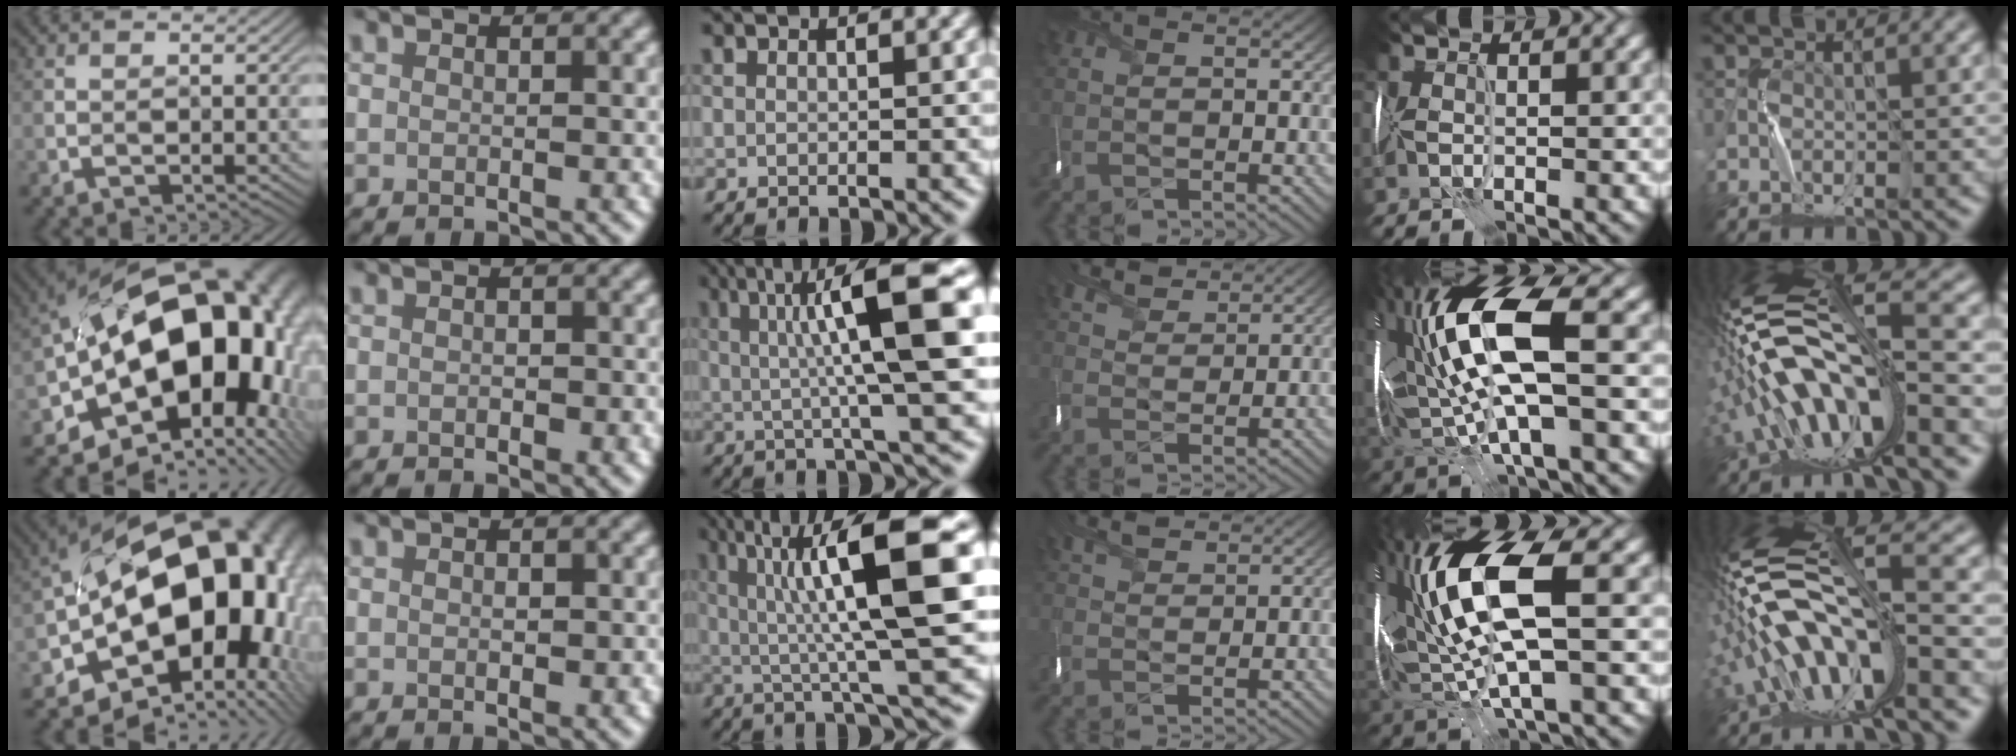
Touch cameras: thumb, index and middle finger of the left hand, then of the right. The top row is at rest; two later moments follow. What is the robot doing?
{"motion": "wrap", "object": "ribbon"}